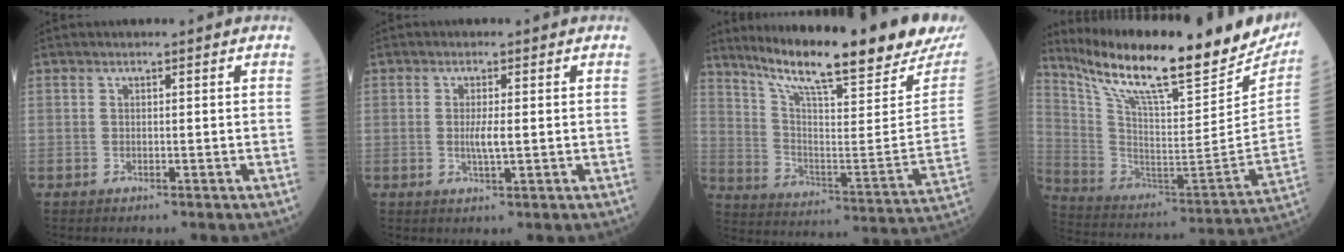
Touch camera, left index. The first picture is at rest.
{"total": 2.5, "force": [0.0, 0.3, 2.5], "torque": [-0.053, -0.004, 0.001]}
{"total": 24.7, "force": [20.6, 1.5, 13.6], "torque": [-0.224, -0.066, 0.294]}
{"total": 28.4, "force": [23.3, 5.6, 15.3], "torque": [-0.266, -0.044, 0.345]}